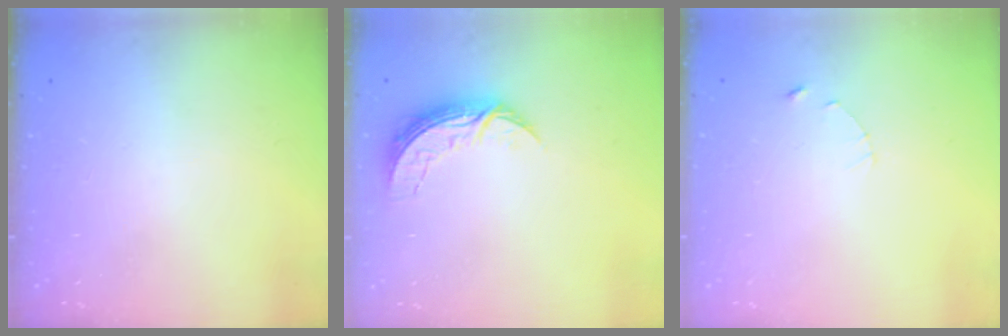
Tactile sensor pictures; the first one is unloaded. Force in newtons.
{"total": 7.2, "press": 7.1, "slide": 0.5}
{"total": 1.0, "press": 1.0, "slide": 0.2}